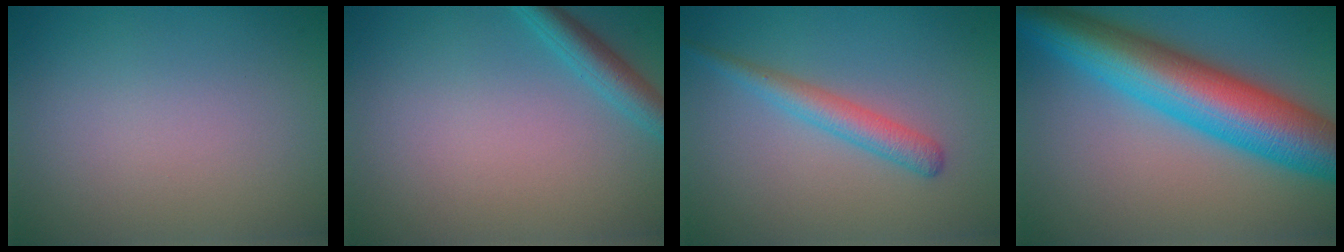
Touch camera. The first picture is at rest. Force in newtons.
{"total": 2.4, "press": 2.4, "slide": 0.1}
{"total": 2.7, "press": 2.7, "slide": 0.0}
{"total": 11.6, "press": 11.6, "slide": 0.2}